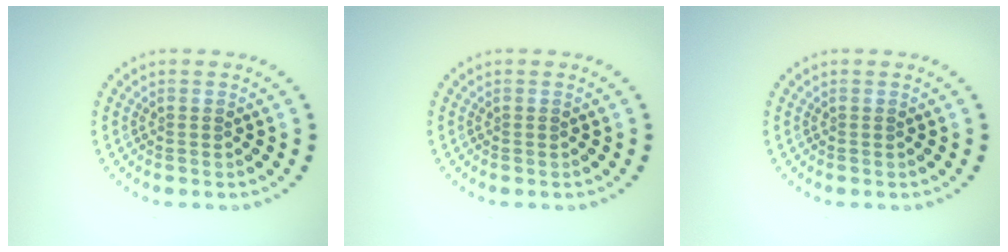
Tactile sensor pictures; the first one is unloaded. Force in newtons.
{"total": 0.0}
{"total": 0.0}